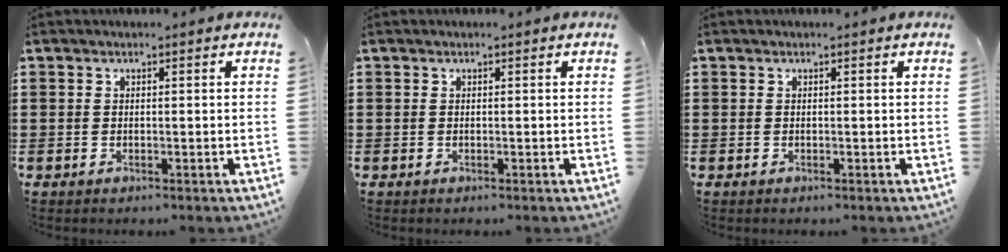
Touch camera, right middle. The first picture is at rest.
{"total": 0.0}
{"total": 0.0}